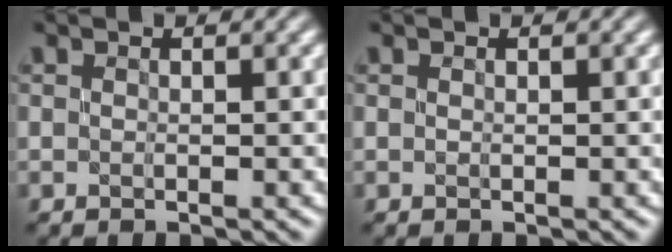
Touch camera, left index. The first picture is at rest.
{"total": 0.0}